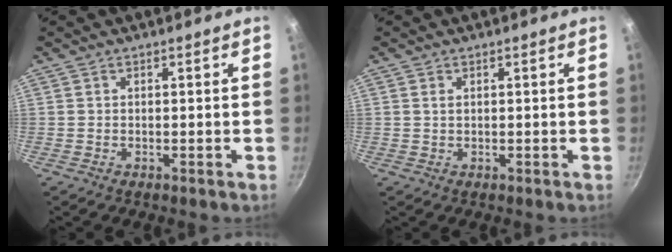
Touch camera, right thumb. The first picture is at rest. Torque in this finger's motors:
{"motor_torque": [-0.28, 0.23, 0.26, 0.28, 0.01]}